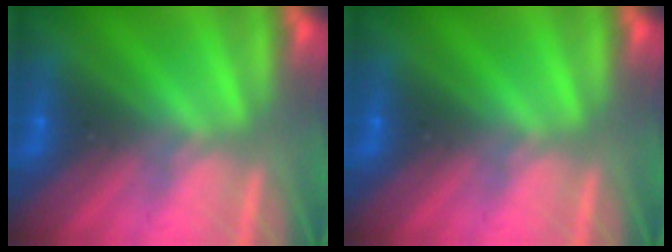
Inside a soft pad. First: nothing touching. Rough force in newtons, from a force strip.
{"total": 0.0}